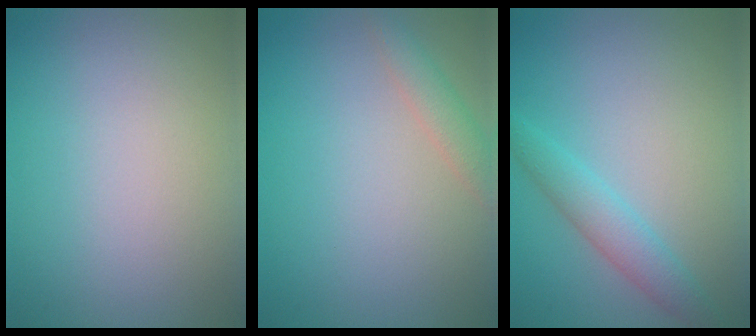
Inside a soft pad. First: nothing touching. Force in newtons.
{"total": 1.9, "press": 1.9, "slide": 0.1}
{"total": 2.6, "press": 2.6, "slide": 0.0}